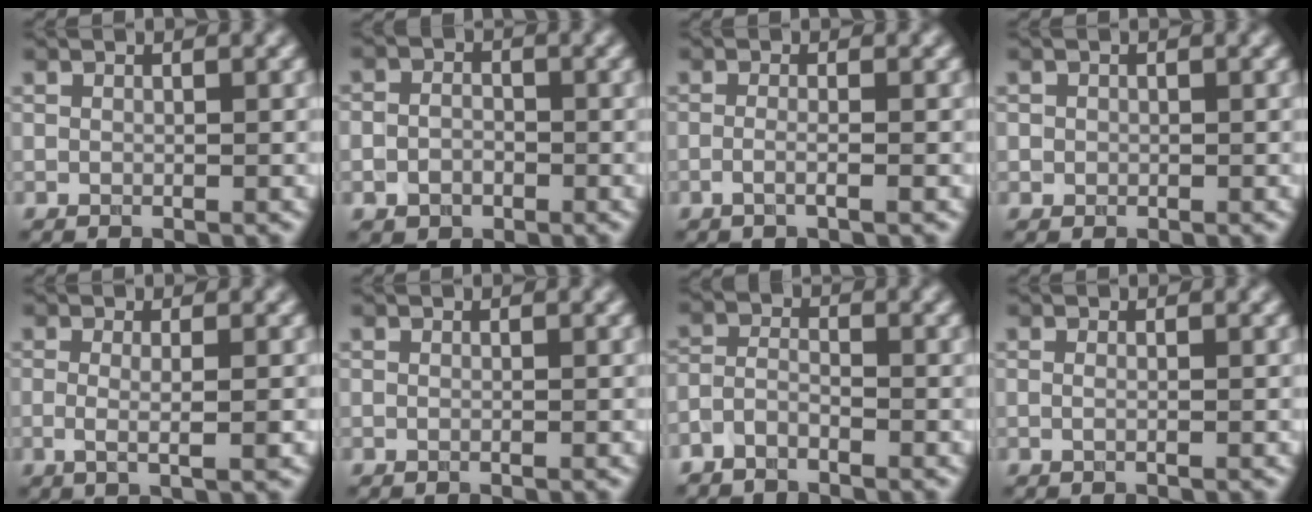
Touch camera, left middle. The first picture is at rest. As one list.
[{"total": 2.2, "force": [-0.7, 1.8, 1.0], "torque": [-0.007, -0.003, -0.017]}, {"total": 1.5, "force": [-0.4, 0.4, 1.4], "torque": [-0.019, -0.003, -0.014]}, {"total": 0.6, "force": [0.0, 0.6, 0.1], "torque": [0.005, -0.003, 0.000]}, {"total": 2.7, "force": [-0.1, 0.7, 2.6], "torque": [-0.040, -0.004, -0.007]}, {"total": 0.0}, {"total": 2.0, "force": [-1.6, 0.8, 0.9], "torque": [-0.019, 0.005, -0.039]}, {"total": 0.5, "force": [0.0, 0.1, 0.5], "torque": [-0.012, -0.004, -0.004]}]